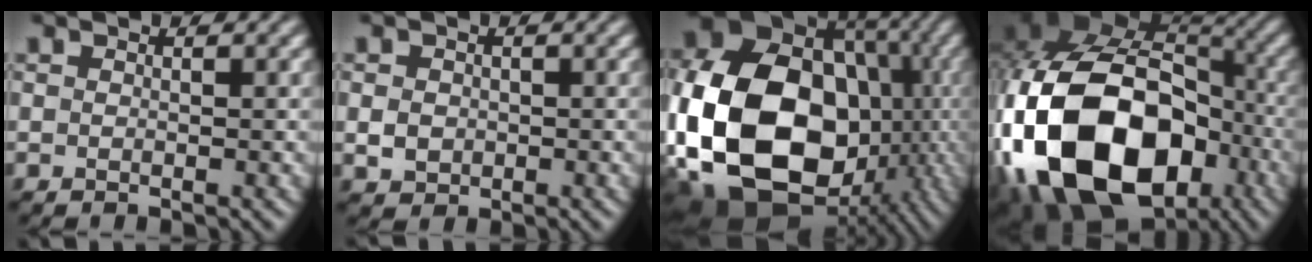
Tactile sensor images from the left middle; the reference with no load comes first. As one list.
[{"total": 1.8, "force": [-0.4, 1.6, 0.8], "torque": [-0.013, -0.005, -0.005]}, {"total": 21.5, "force": [-3.3, 16.9, 12.9], "torque": [-0.319, -0.022, -0.044]}, {"total": 20.8, "force": [-7.2, 14.4, 13.2], "torque": [-0.307, -0.026, -0.115]}]